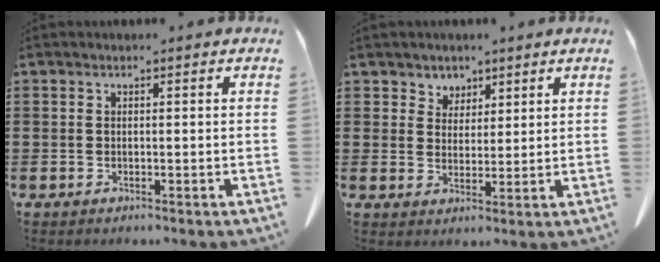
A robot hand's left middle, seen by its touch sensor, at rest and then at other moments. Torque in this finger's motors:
{"motor_torque": [-0.20, 0.34, -0.02, 0.00]}